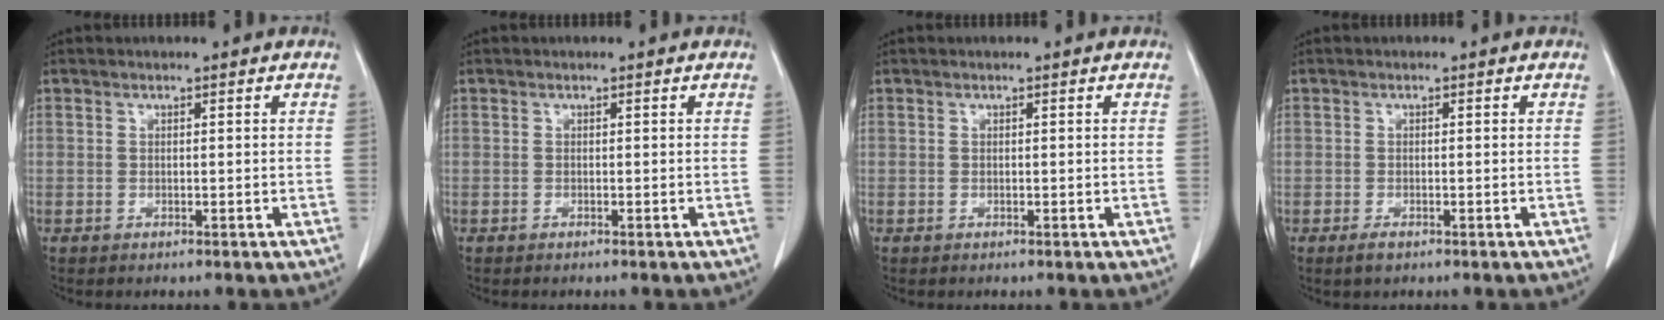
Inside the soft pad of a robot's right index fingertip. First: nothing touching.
{"total": 0.0}
{"total": 0.0}
{"total": 1.3, "force": [-0.7, 0.7, 0.8], "torque": [-0.012, 0.002, -0.008]}